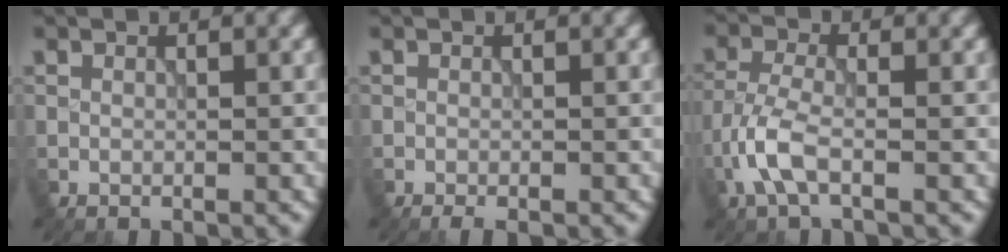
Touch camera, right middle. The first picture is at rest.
{"total": 1.0, "force": [-0.7, 0.1, 0.6], "torque": [-0.009, -0.003, -0.014]}
{"total": 3.8, "force": [-1.8, 1.4, 3.1], "torque": [-0.075, 0.002, -0.046]}